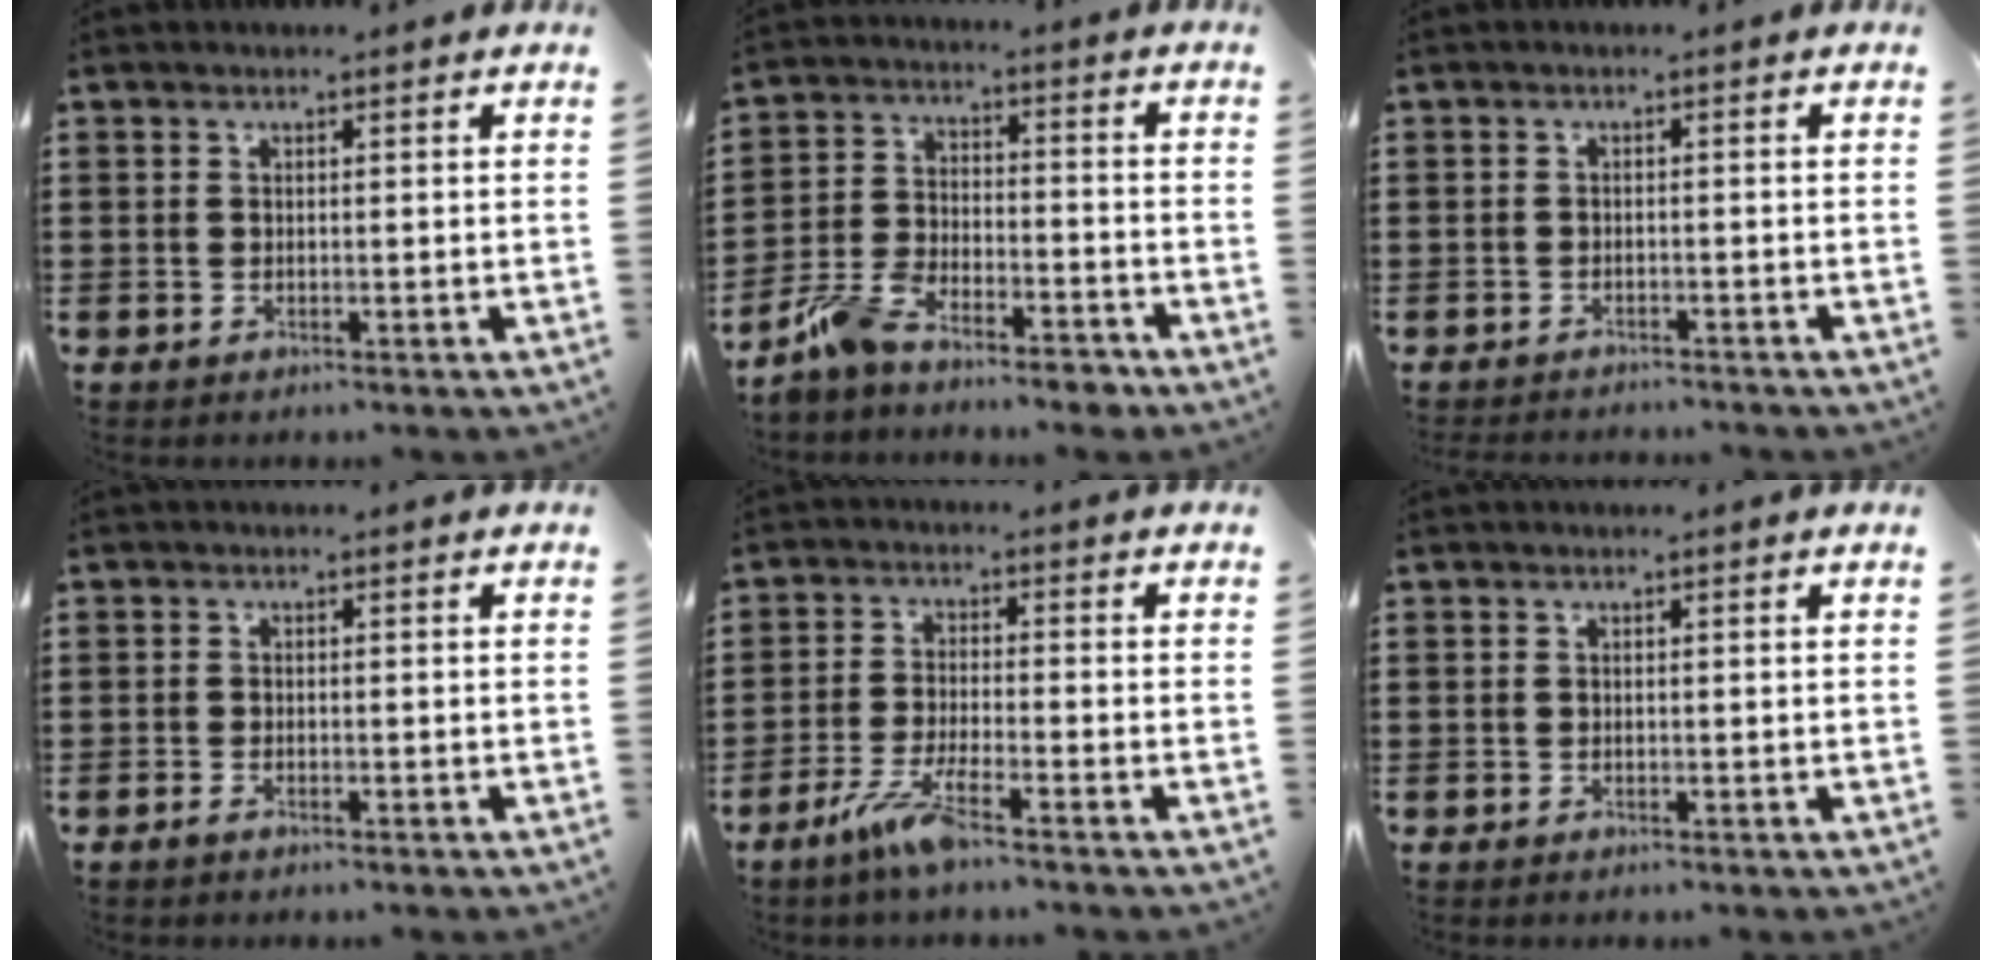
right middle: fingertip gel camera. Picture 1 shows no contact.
{"total": 7.6, "force": [-6.6, 1.7, 3.4], "torque": [-0.079, 0.008, -0.129]}
{"total": 1.4, "force": [-1.4, 0.1, 0.0], "torque": [-0.004, 0.002, -0.031]}
{"total": 0.7, "force": [-0.6, 0.0, 0.4], "torque": [-0.010, -0.004, -0.011]}
{"total": 5.6, "force": [-3.9, 0.2, 4.1], "torque": [-0.090, -0.015, -0.073]}
{"total": 0.0}